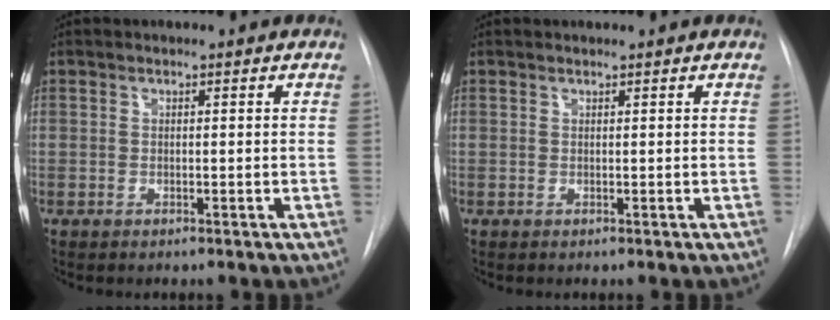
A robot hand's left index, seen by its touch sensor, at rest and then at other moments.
{"total": 0.0}